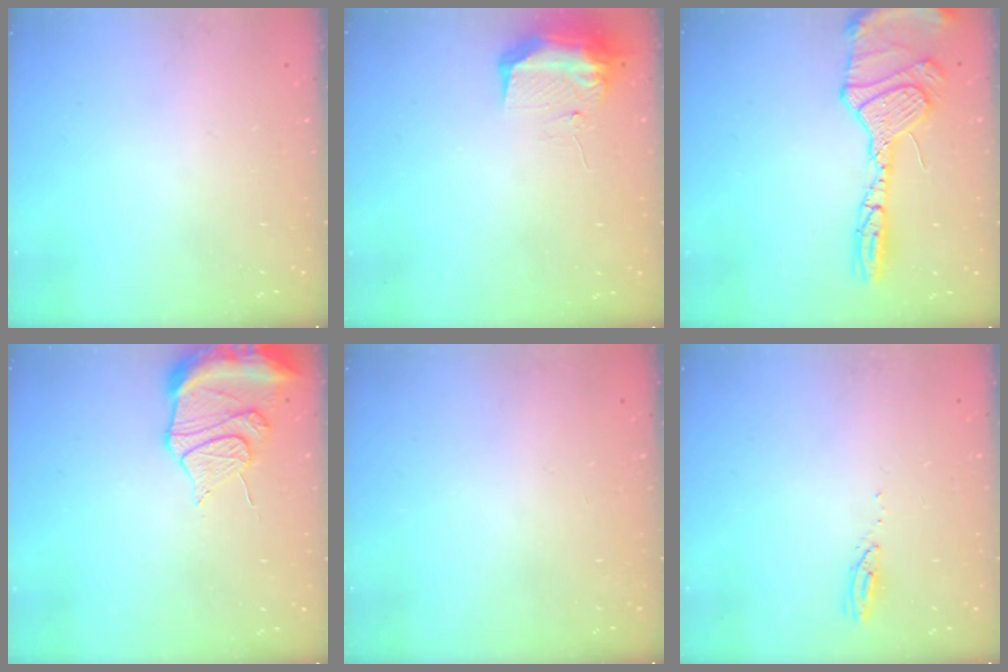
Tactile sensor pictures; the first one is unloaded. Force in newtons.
{"total": 9.6, "press": 9.6, "slide": 0.3}
{"total": 20.2, "press": 19.4, "slide": 5.7}
{"total": 13.1, "press": 13.1, "slide": 1.3}
{"total": 0.0}
{"total": 2.9, "press": 2.9, "slide": 0.2}